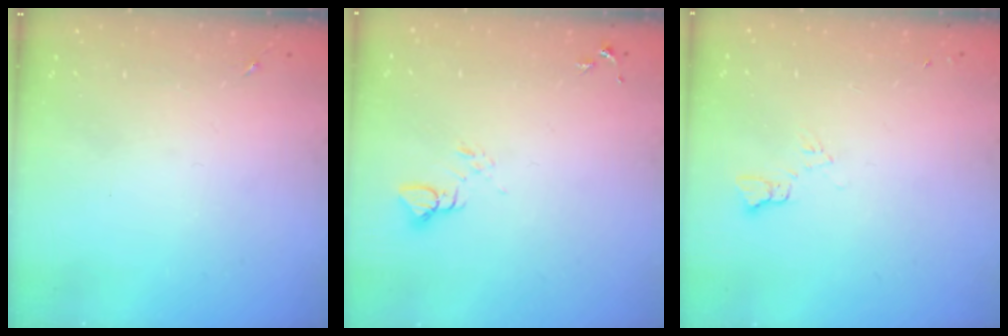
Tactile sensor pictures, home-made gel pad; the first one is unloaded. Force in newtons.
{"total": 3.4, "press": 3.4, "slide": 0.2}
{"total": 5.3, "press": 5.3, "slide": 0.4}